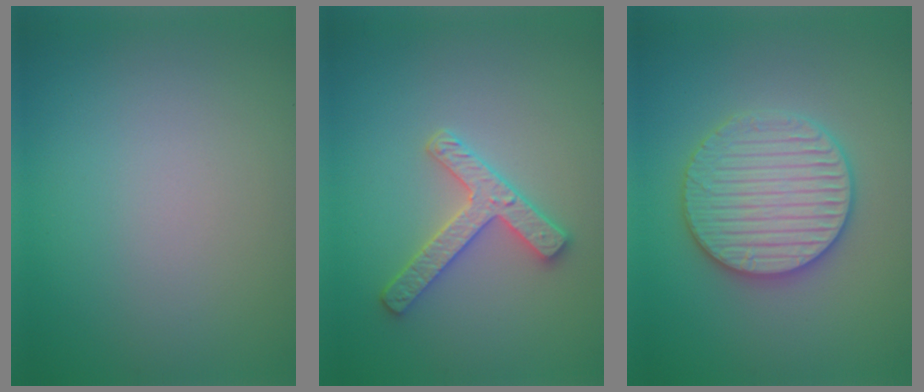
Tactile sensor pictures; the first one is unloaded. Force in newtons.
{"total": 3.1, "press": 2.9, "slide": 1.1}
{"total": 5.9, "press": 5.7, "slide": 1.1}